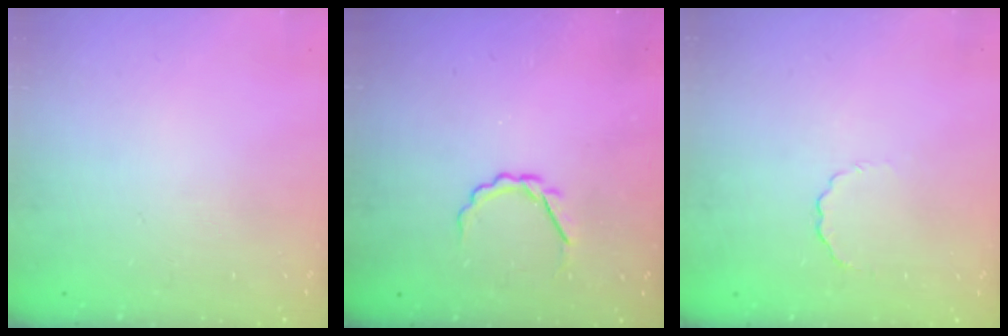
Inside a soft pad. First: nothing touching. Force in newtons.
{"total": 3.6, "press": 3.5, "slide": 1.0}
{"total": 2.4, "press": 2.2, "slide": 0.9}